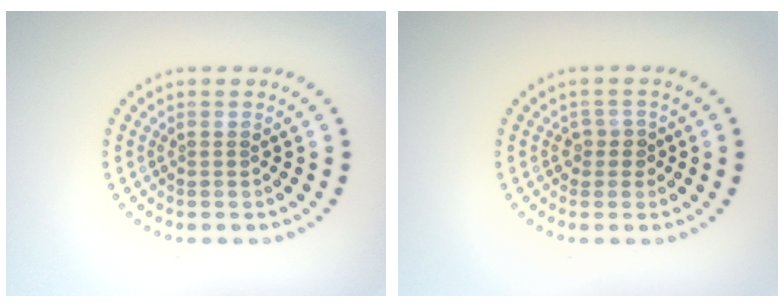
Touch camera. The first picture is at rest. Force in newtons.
{"total": 1.6, "press": 1.2, "slide": 1.0}